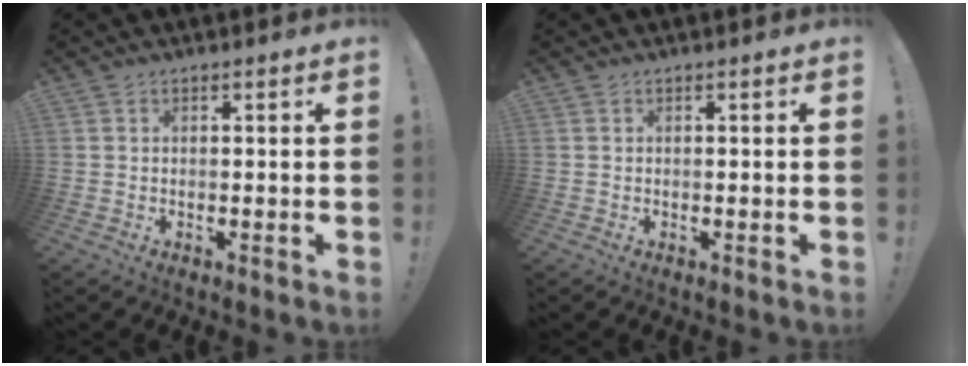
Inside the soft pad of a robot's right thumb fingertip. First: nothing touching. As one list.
[{"total": 0.0}]